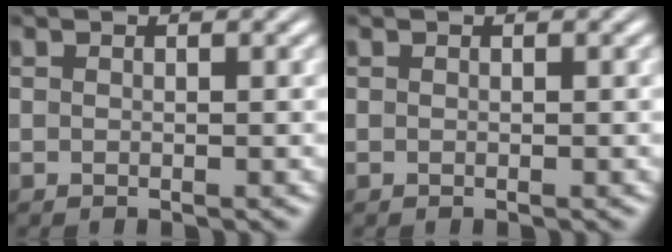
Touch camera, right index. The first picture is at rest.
{"total": 0.0}